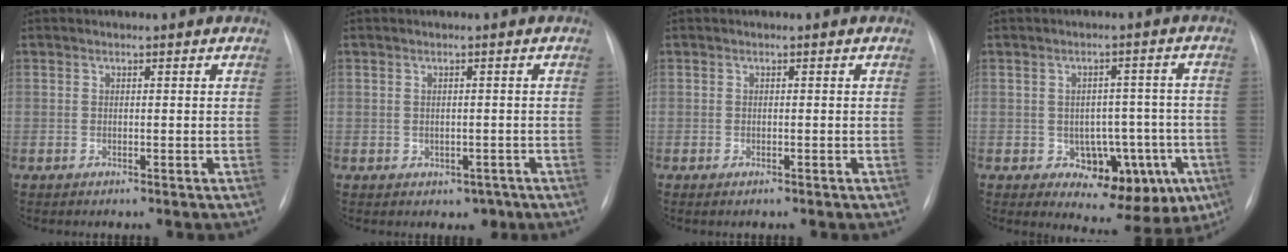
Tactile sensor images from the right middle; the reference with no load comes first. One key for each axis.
{"total": 2.3, "fx": -1.0, "fy": 1.9, "fz": 0.9, "tx": -0.005, "ty": 0.004, "tz": -0.004}
{"total": 0.7, "fx": -0.5, "fy": 0.2, "fz": 0.5, "tx": -0.010, "ty": -0.002, "tz": -0.004}
{"total": 11.5, "fx": -4.3, "fy": 7.1, "fz": 8.0, "tx": -0.073, "ty": 0.024, "tz": -0.041}